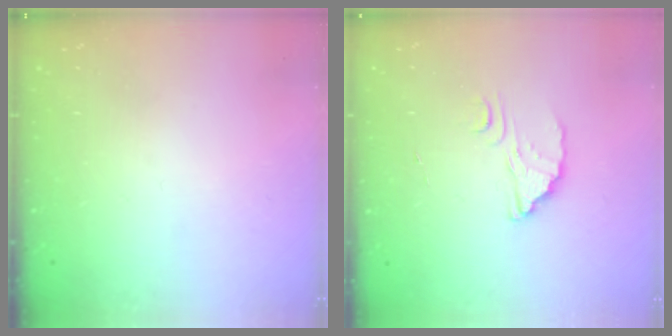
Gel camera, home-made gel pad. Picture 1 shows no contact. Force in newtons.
{"total": 2.3, "press": 2.3, "slide": 0.0}